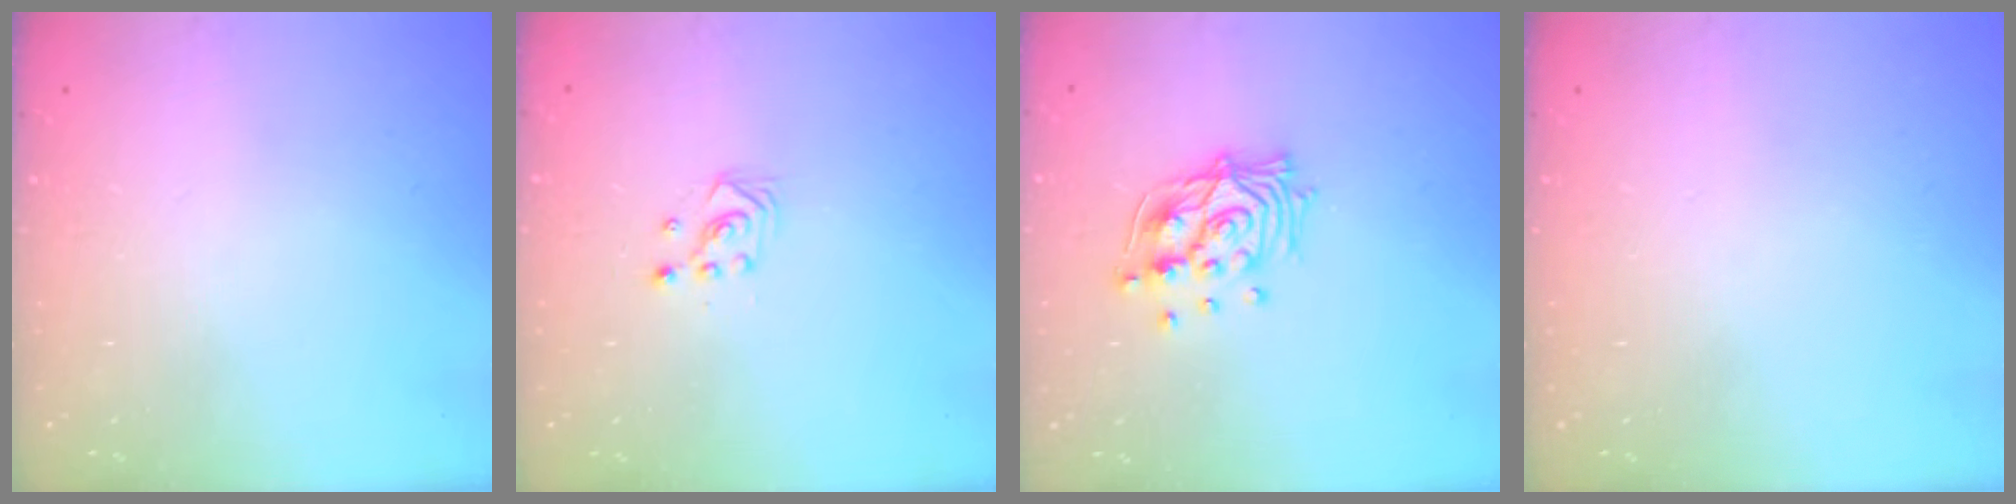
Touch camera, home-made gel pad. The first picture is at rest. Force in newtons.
{"total": 2.2, "press": 2.2, "slide": 0.2}
{"total": 12.7, "press": 12.7, "slide": 1.3}
{"total": 0.0}